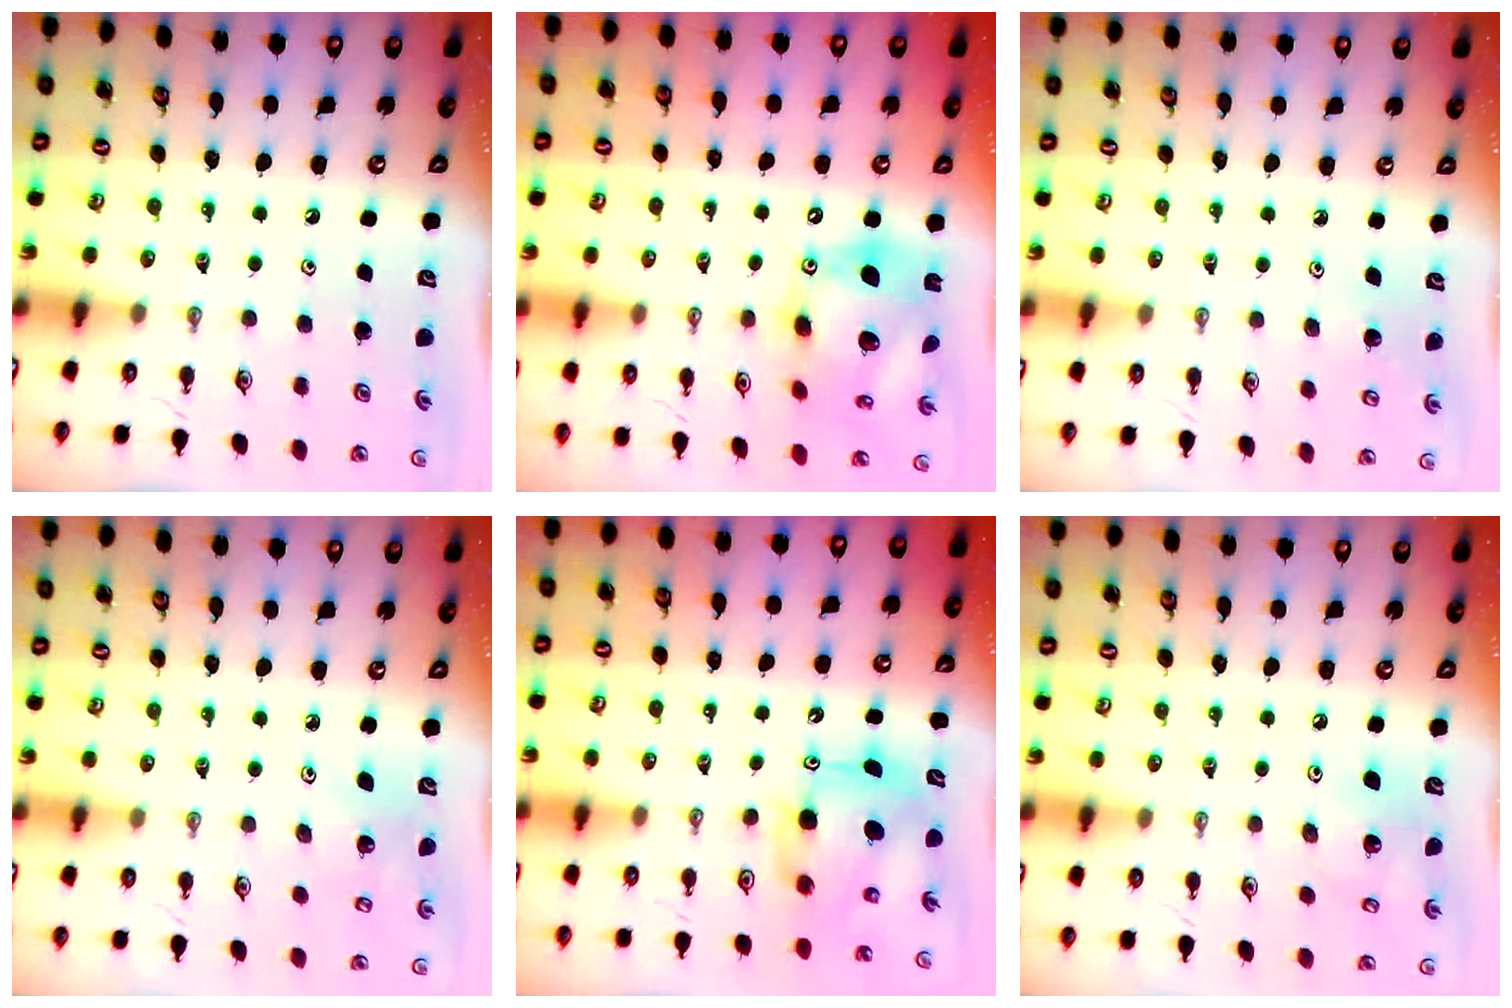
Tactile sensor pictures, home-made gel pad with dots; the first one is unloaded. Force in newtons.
{"total": 16.6, "press": 16.5, "slide": 1.8}
{"total": 4.0, "press": 4.0, "slide": 0.2}
{"total": 4.7, "press": 4.6, "slide": 1.2}
{"total": 9.1, "press": 9.1, "slide": 0.6}
{"total": 9.4, "press": 9.2, "slide": 1.8}